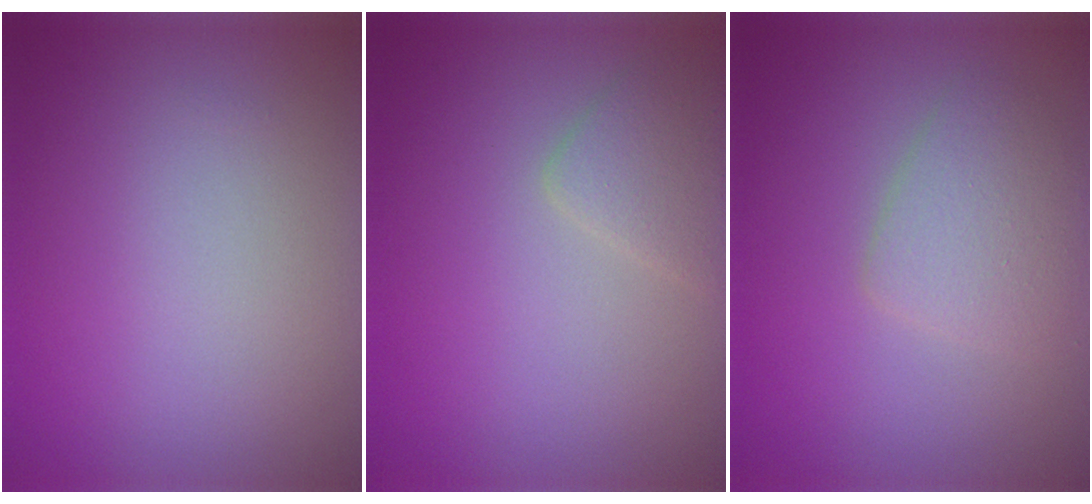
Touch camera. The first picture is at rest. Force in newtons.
{"total": 2.0, "press": 2.0, "slide": 0.0}
{"total": 2.8, "press": 2.8, "slide": 0.1}